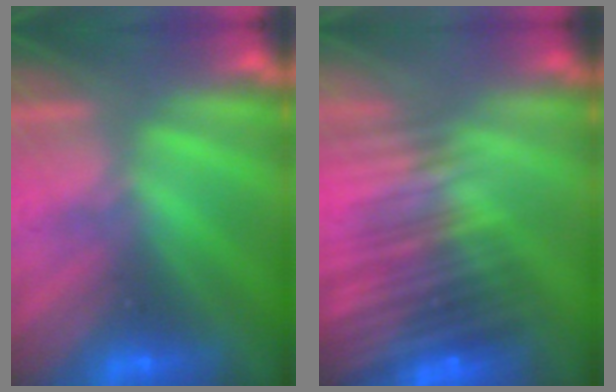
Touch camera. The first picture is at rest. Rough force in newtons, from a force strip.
{"total": 7.2}